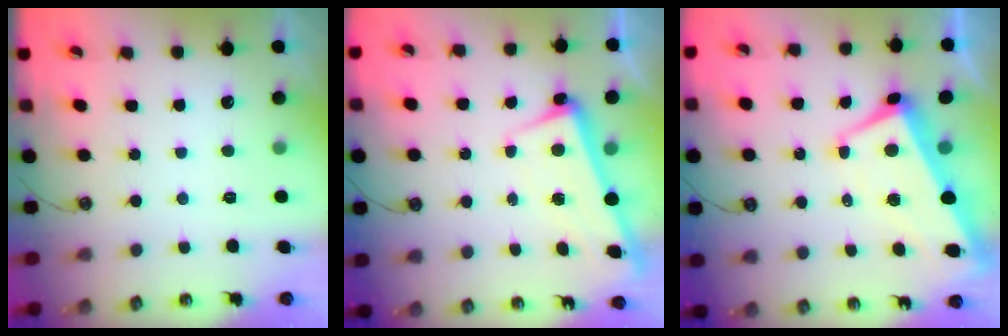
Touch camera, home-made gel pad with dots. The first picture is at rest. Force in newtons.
{"total": 2.3, "press": 2.2, "slide": 0.9}
{"total": 1.7, "press": 1.1, "slide": 1.3}